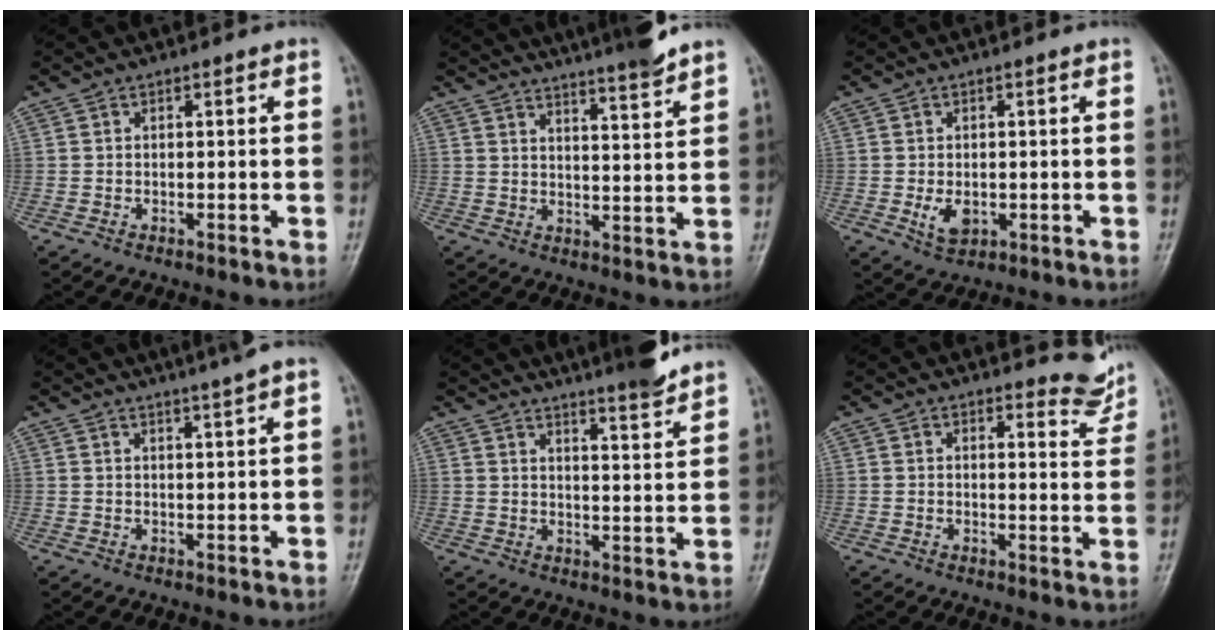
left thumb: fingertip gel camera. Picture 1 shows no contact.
{"total": 12.4, "force": [10.8, 0.9, 6.1], "torque": [-0.077, -0.046, 0.151]}
{"total": 3.9, "force": [-0.8, 2.6, 2.8], "torque": [-0.039, -0.006, -0.004]}
{"total": 5.2, "force": [3.9, -0.3, 3.4], "torque": [-0.047, 0.001, 0.055]}
{"total": 11.7, "force": [10.2, 1.1, 5.6], "torque": [-0.067, -0.055, 0.137]}
{"total": 5.2, "force": [5.0, 1.4, 0.6], "torque": [0.014, -0.049, 0.052]}